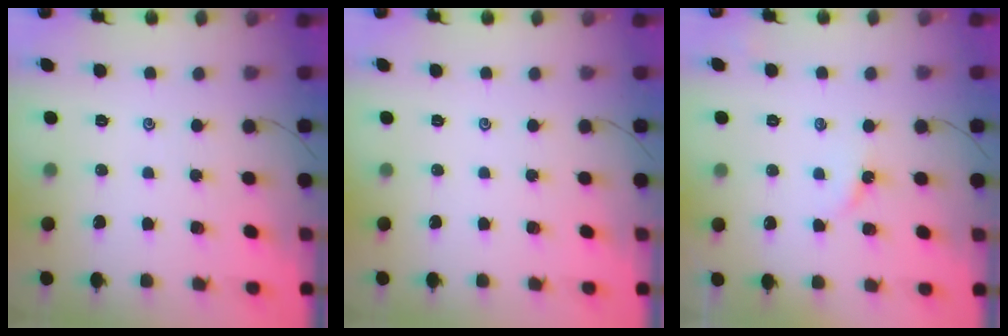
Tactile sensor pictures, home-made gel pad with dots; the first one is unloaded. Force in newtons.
{"total": 0.0}
{"total": 2.4, "press": 2.4, "slide": 0.3}